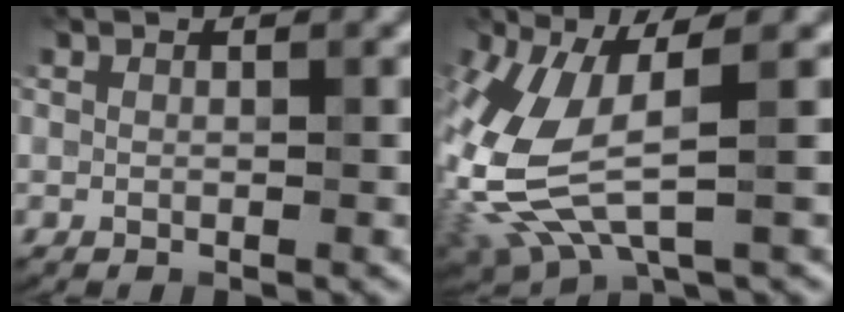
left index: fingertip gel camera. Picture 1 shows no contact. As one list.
[{"total": 8.1, "force": [-1.3, 3.3, 7.3], "torque": [-0.196, -0.013, -0.016]}]